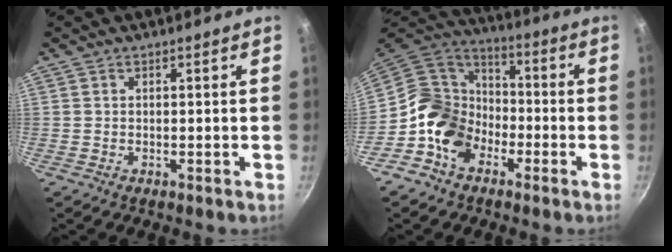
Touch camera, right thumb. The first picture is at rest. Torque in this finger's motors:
{"motor_torque": [2.27, 1.67, 0.74, -0.95, 0.10]}